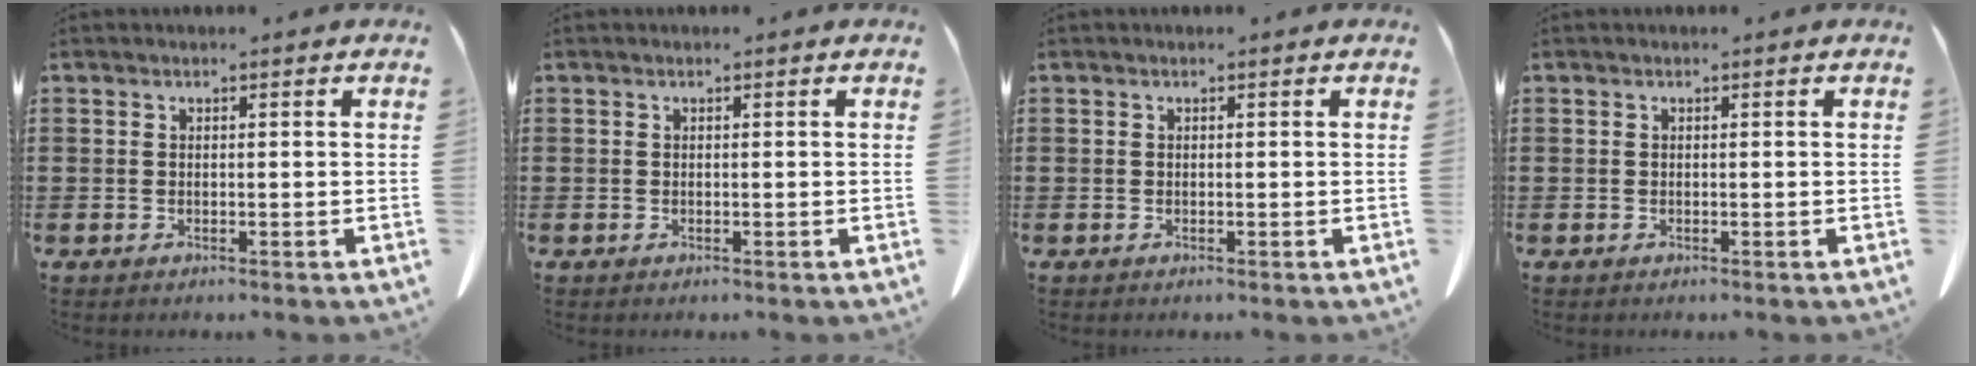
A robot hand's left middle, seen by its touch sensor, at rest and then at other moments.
{"total": 0.0}
{"total": 0.0}
{"total": 0.0}